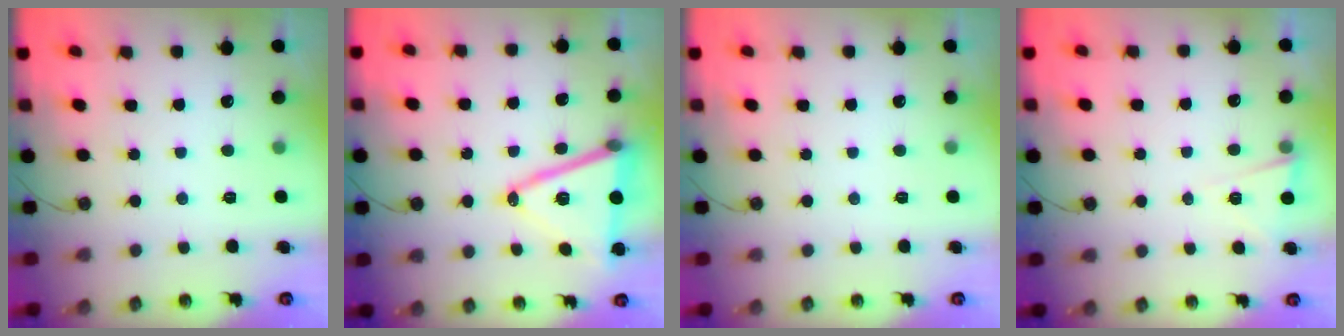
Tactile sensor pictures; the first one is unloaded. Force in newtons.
{"total": 16.7, "press": 16.2, "slide": 3.9}
{"total": 0.0}
{"total": 2.8, "press": 2.4, "slide": 1.4}